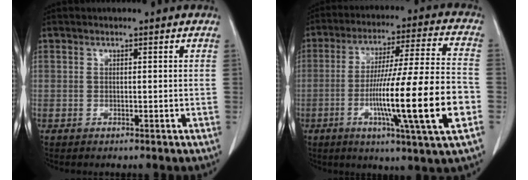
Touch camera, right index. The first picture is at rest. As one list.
[{"total": 19.7, "force": [-5.5, -0.4, 18.9], "torque": [-0.306, -0.011, -0.092]}]